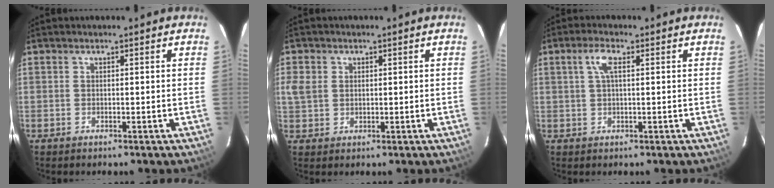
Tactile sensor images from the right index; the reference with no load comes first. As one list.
[{"total": 4.2, "force": [0.9, 3.6, 2.1], "torque": [-0.044, 0.006, 0.021]}, {"total": 3.4, "force": [1.0, 1.1, 3.1], "torque": [-0.063, 0.009, 0.020]}]